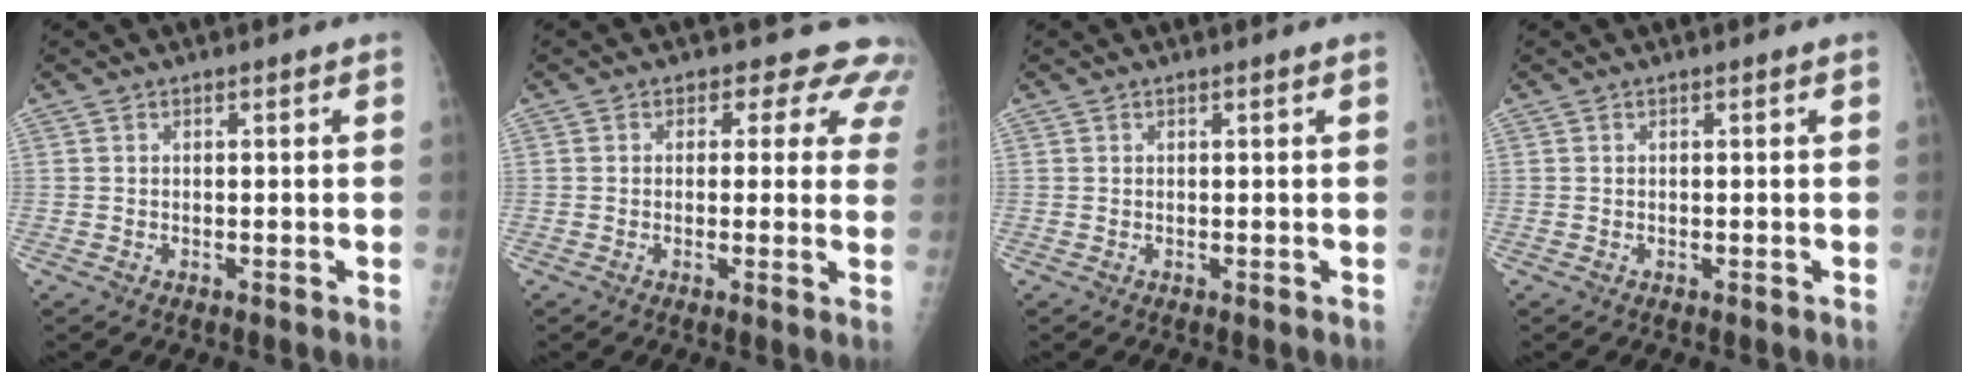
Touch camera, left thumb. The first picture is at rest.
{"total": 6.9, "force": [5.1, 4.3, 1.8], "torque": [0.030, -0.015, 0.033]}
{"total": 0.0}
{"total": 0.0}